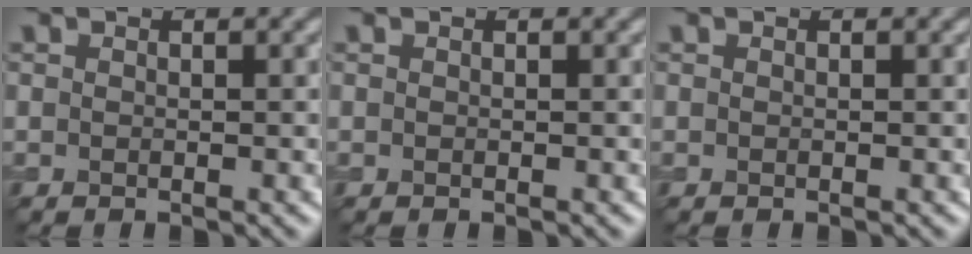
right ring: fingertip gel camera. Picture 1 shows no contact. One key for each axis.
{"total": 0.0}
{"total": 0.0}